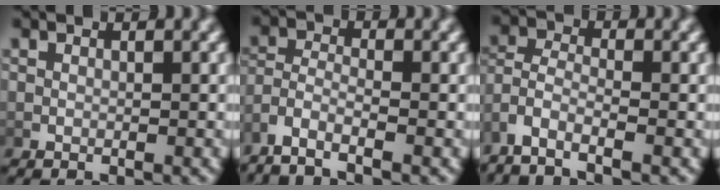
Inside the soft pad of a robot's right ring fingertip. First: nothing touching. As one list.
[{"total": 4.2, "force": [-2.6, 2.2, 2.4], "torque": [-0.076, -0.021, -0.037]}, {"total": 4.6, "force": [-2.2, 2.9, 2.7], "torque": [-0.087, -0.024, -0.032]}]